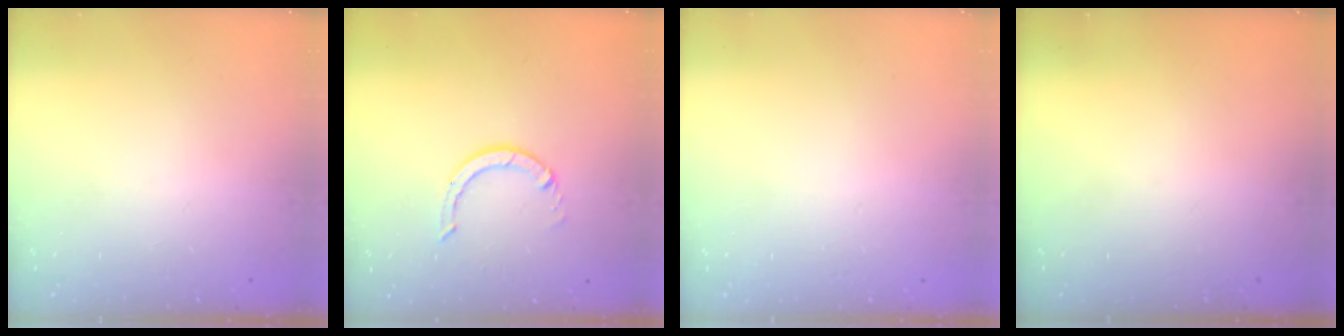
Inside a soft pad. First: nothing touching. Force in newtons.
{"total": 3.7, "press": 3.7, "slide": 0.3}
{"total": 2.7, "press": 2.7, "slide": 0.2}
{"total": 0.0}